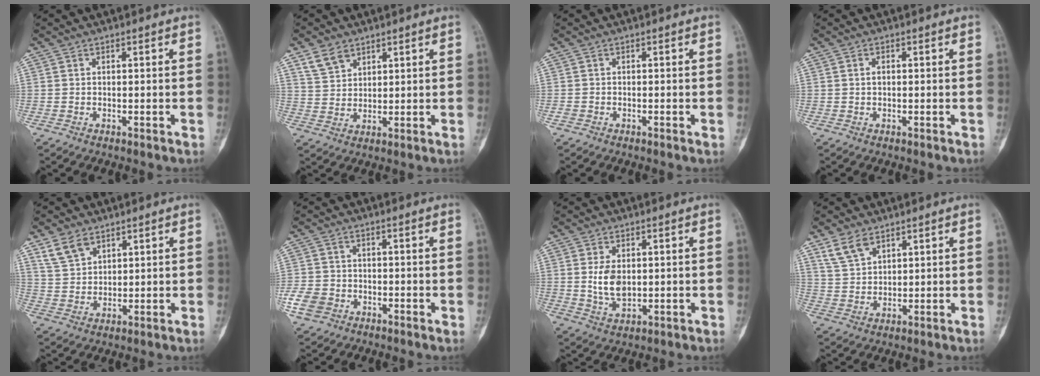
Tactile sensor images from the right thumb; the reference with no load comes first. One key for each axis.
{"total": 5.0, "fx": 3.4, "fy": 3.1, "fz": 1.8, "tx": -0.019, "ty": -0.015, "tz": 0.073}
{"total": 0.8, "fx": -0.4, "fy": 0.5, "fz": 0.4, "tx": -0.008, "ty": 0.000, "tz": -0.009}
{"total": 1.3, "fx": 0.2, "fy": 0.8, "fz": 1.0, "tx": -0.017, "ty": 0.004, "tz": 0.003}
{"total": 5.9, "fx": 3.9, "fy": 3.5, "fz": 2.6, "tx": -0.037, "ty": -0.016, "tz": 0.086}
{"total": 5.8, "fx": -2.6, "fy": 4.6, "fz": 2.4, "tx": -0.048, "ty": 0.013, "tz": -0.048}
{"total": 6.3, "fx": 0.6, "fy": 3.9, "fz": 4.9, "tx": -0.086, "ty": -0.009, "tz": 0.020}
{"total": 5.6, "fx": 3.8, "fy": 3.0, "fz": 2.7, "tx": -0.044, "ty": -0.015, "tz": 0.084}